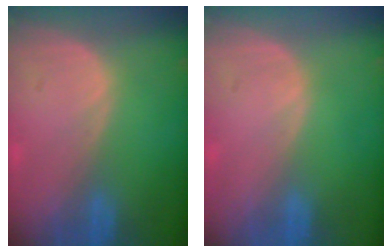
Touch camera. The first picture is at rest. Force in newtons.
{"total": 0.0}